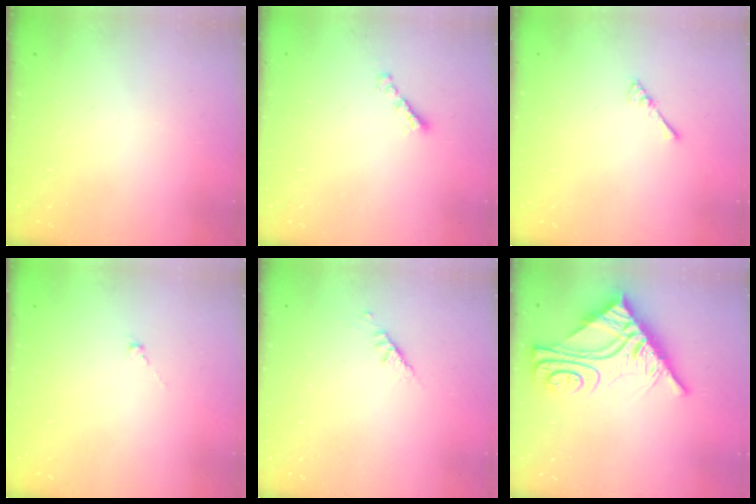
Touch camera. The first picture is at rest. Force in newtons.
{"total": 2.3, "press": 2.2, "slide": 0.4}
{"total": 2.4, "press": 2.4, "slide": 0.5}
{"total": 0.6, "press": 0.4, "slide": 0.4}
{"total": 2.5, "press": 2.4, "slide": 0.7}
{"total": 12.3, "press": 12.3, "slide": 1.1}